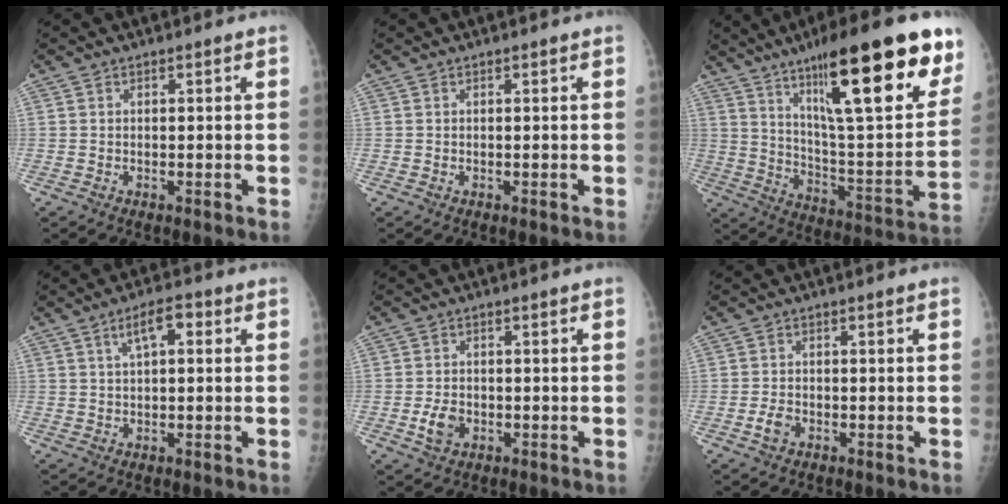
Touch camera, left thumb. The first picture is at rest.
{"total": 0.0}
{"total": 29.3, "force": [16.0, 6.7, 23.6], "torque": [-0.328, -0.046, 0.255]}
{"total": 5.2, "force": [1.8, 2.1, 4.4], "torque": [-0.070, 0.010, 0.030]}
{"total": 3.8, "force": [-1.3, 2.8, 2.3], "torque": [-0.038, 0.007, -0.021]}
{"total": 2.3, "force": [-1.2, 1.5, 1.4], "torque": [-0.026, 0.008, -0.021]}